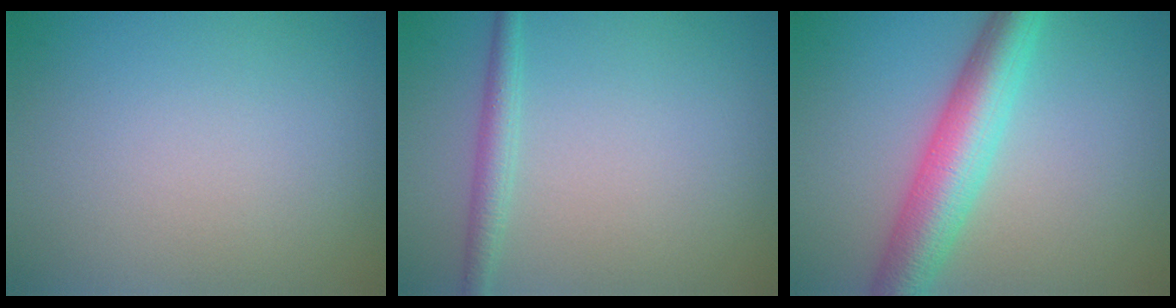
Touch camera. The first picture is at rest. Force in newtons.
{"total": 1.9, "press": 1.9, "slide": 0.0}
{"total": 6.1, "press": 6.1, "slide": 0.2}